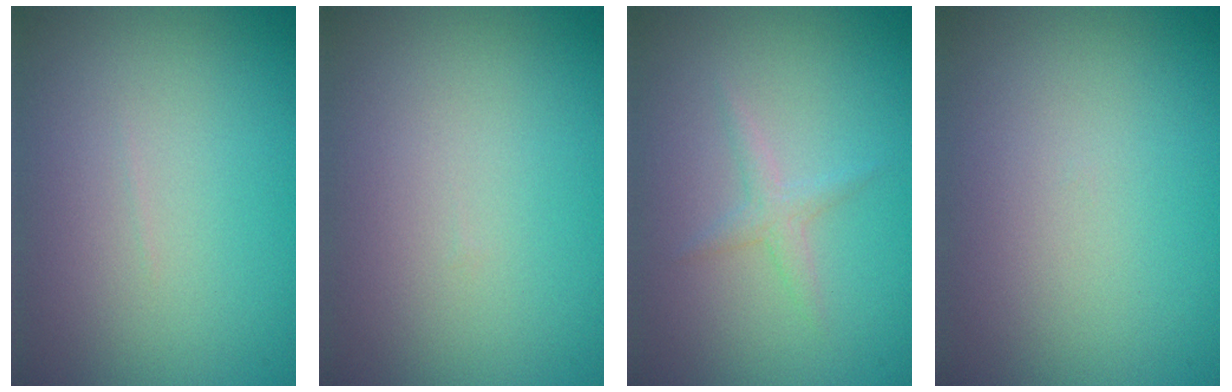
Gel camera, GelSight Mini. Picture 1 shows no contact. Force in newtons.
{"total": 0.0}
{"total": 1.2, "press": 1.2, "slide": 0.0}
{"total": 0.0}